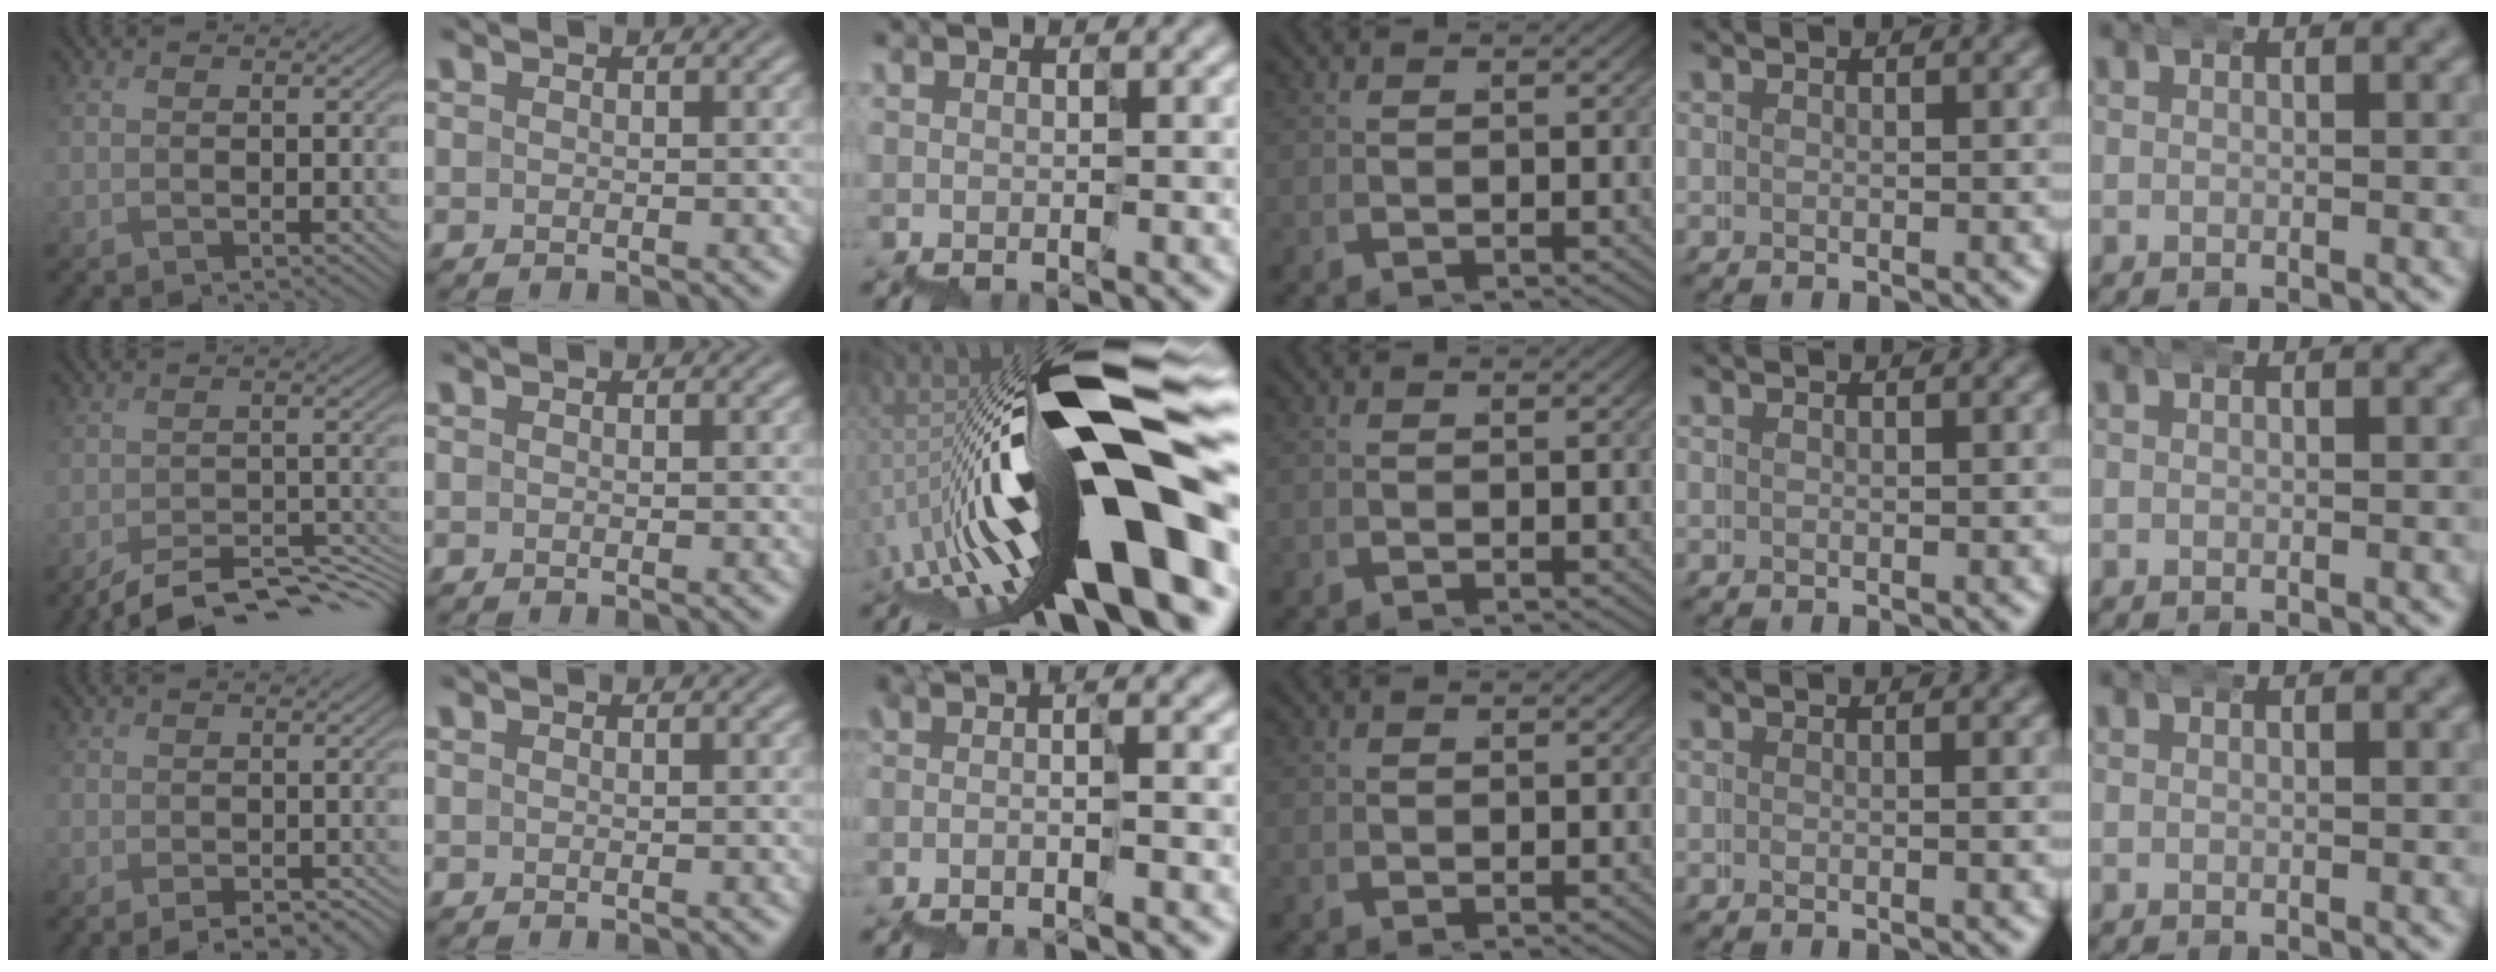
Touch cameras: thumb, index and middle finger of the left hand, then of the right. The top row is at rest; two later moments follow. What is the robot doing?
{"motion": "wrap", "object": "belt"}